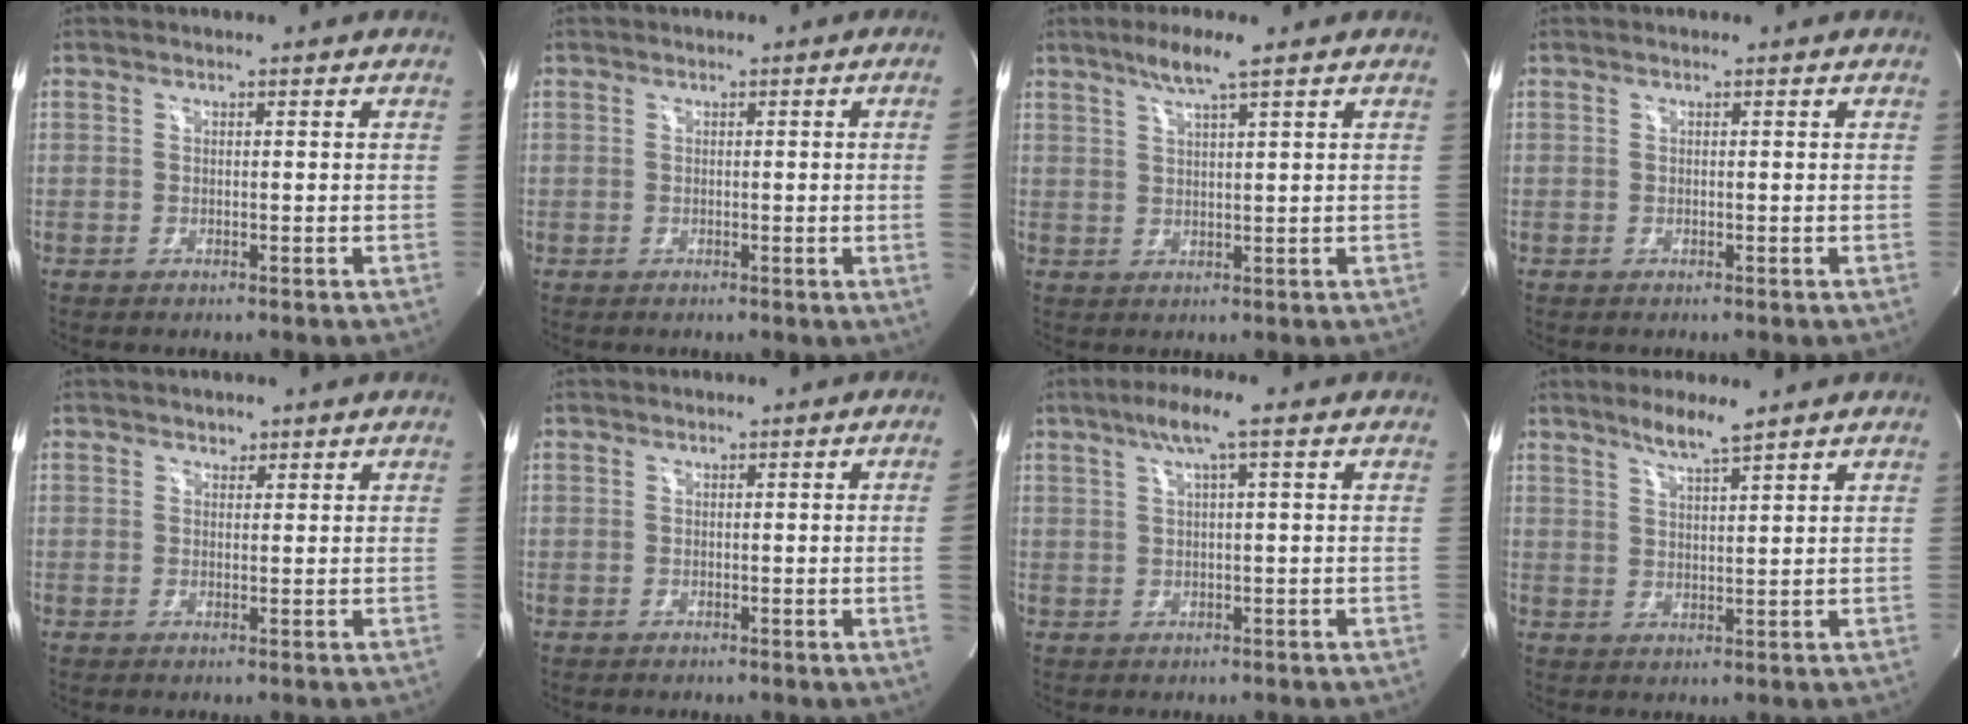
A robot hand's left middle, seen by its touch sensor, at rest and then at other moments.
{"total": 2.5, "force": [-0.1, -1.1, 2.2], "torque": [-0.030, -0.003, 0.001]}
{"total": 4.7, "force": [3.3, -0.4, 3.4], "torque": [-0.072, 0.003, 0.063]}
{"total": 0.0}
{"total": 1.2, "force": [1.0, 0.6, 0.1], "torque": [-0.002, 0.000, 0.015]}
{"total": 1.1, "force": [-0.1, -0.5, 0.9], "torque": [-0.017, 0.000, 0.000]}
{"total": 4.5, "force": [2.3, -0.3, 3.9], "torque": [-0.077, 0.014, 0.042]}
{"total": 4.4, "force": [3.5, -0.2, 2.6], "torque": [-0.054, -0.003, 0.066]}